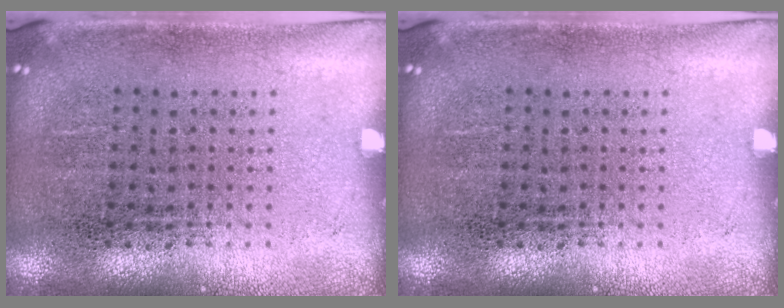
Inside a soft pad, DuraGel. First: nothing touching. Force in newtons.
{"total": 0.0}